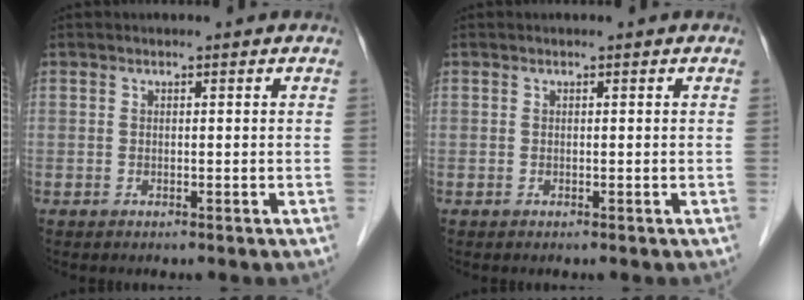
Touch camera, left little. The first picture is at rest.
{"total": 0.0}